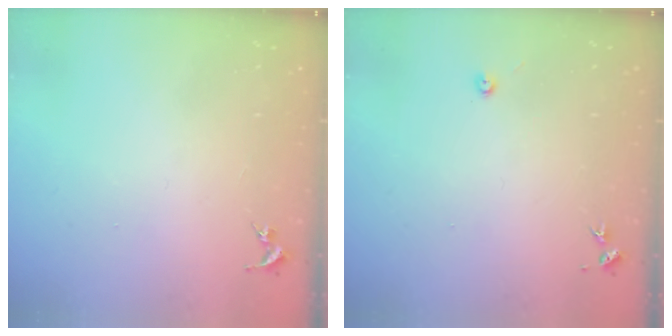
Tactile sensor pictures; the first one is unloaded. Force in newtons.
{"total": 4.1, "press": 4.1, "slide": 0.4}